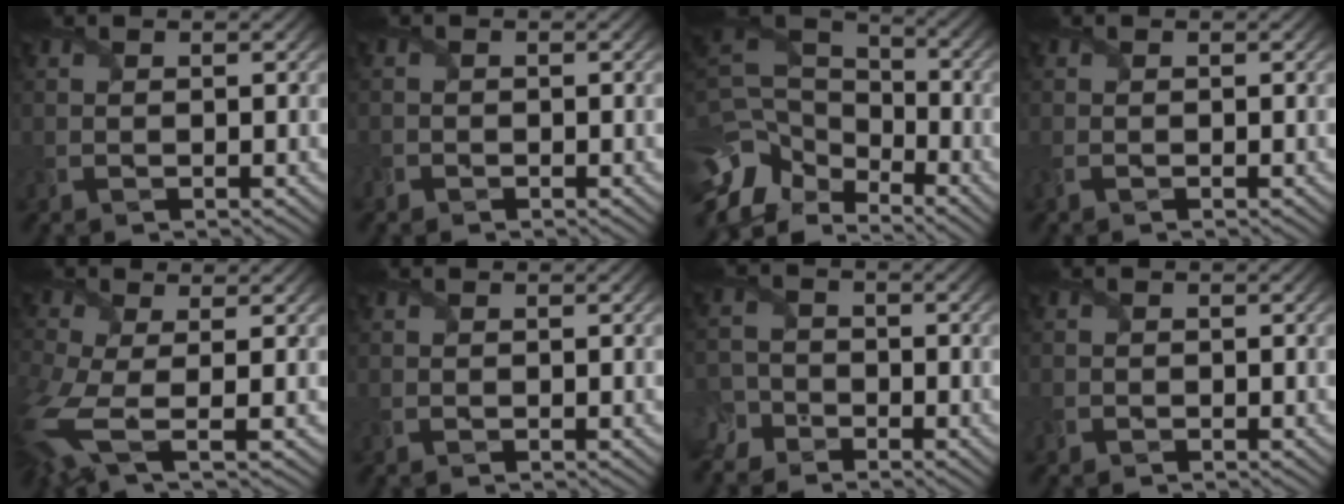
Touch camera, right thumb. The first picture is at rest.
{"total": 0.7, "force": [-0.3, 0.4, -0.4], "torque": [0.017, 0.000, -0.009]}
{"total": 10.9, "force": [-5.5, 6.9, 6.3], "torque": [-0.179, -0.009, -0.111]}
{"total": 0.9, "force": [-0.6, 0.4, 0.5], "torque": [-0.017, -0.004, -0.014]}
{"total": 8.9, "force": [-2.2, 3.9, 7.7], "torque": [-0.217, -0.023, -0.045]}
{"total": 0.0}
{"total": 4.0, "force": [-3.2, 2.4, 0.5], "torque": [-0.007, -0.001, -0.073]}
{"total": 0.5, "force": [0.0, 0.3, -0.4], "torque": [0.018, -0.002, -0.001]}